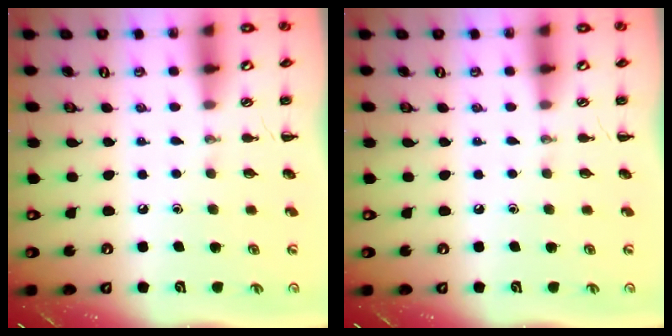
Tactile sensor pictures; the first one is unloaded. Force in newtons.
{"total": 0.0}